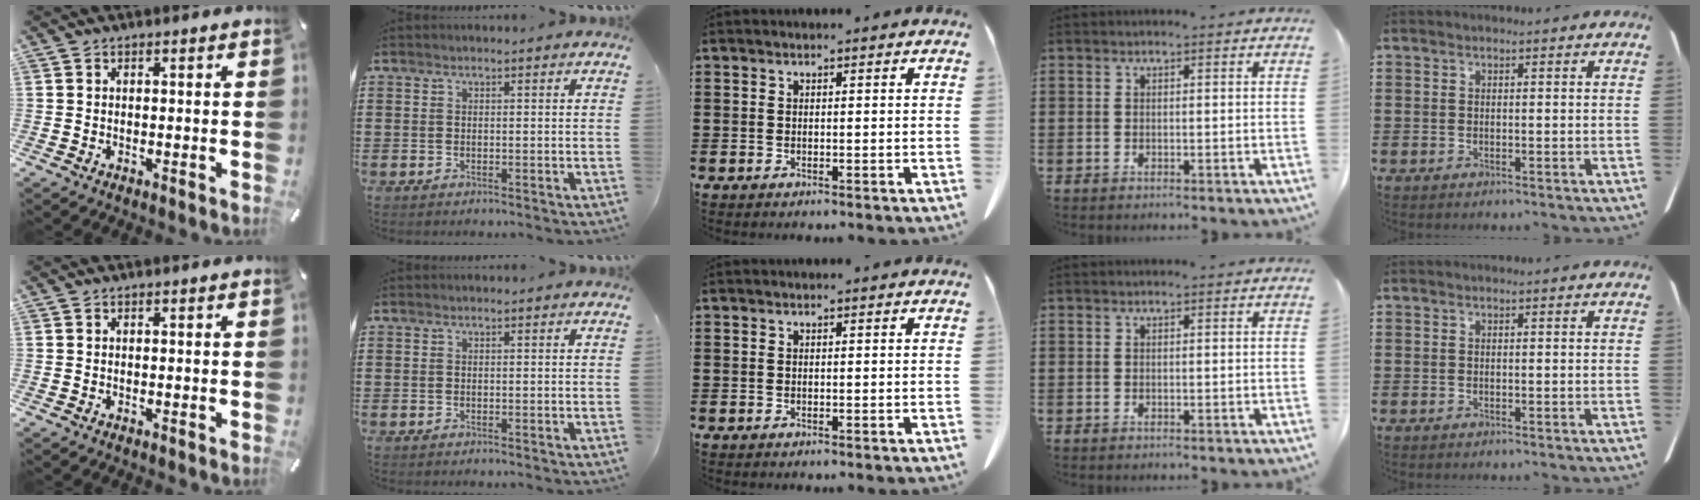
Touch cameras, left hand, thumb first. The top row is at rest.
{}